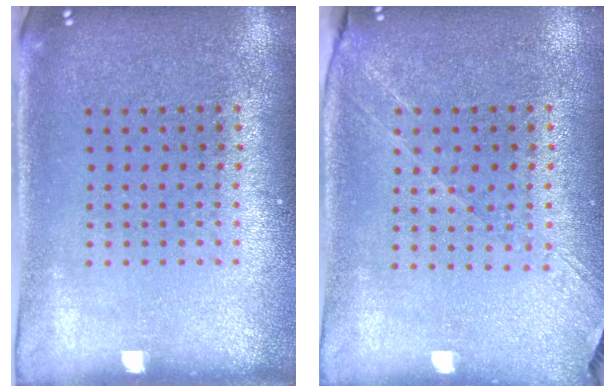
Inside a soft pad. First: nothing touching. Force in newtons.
{"total": 1.3, "press": 1.2, "slide": 0.5}